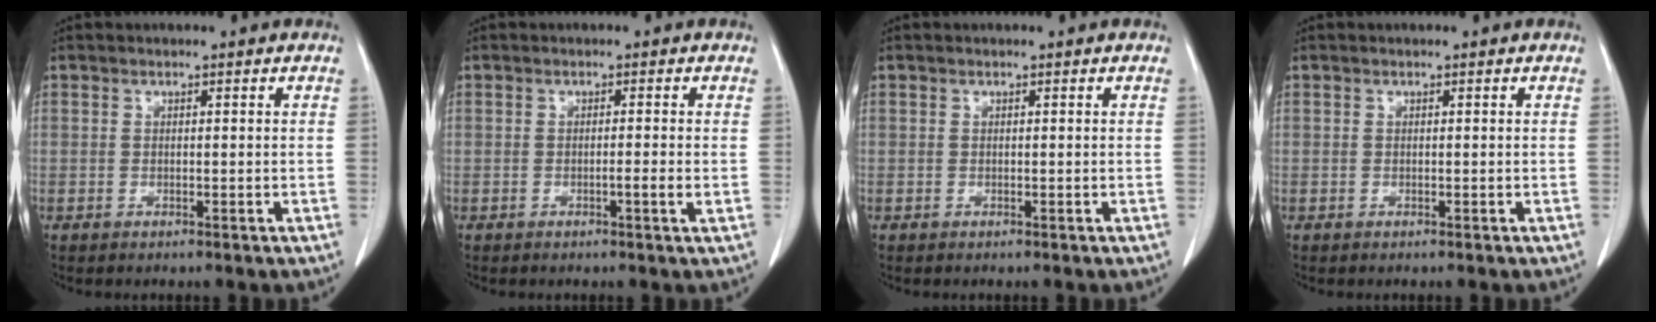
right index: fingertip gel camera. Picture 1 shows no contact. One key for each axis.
{"total": 1.6, "fx": -0.5, "fy": -0.3, "fz": 1.5, "tx": -0.023, "ty": -0.002, "tz": -0.007}
{"total": 0.0}
{"total": 0.0}